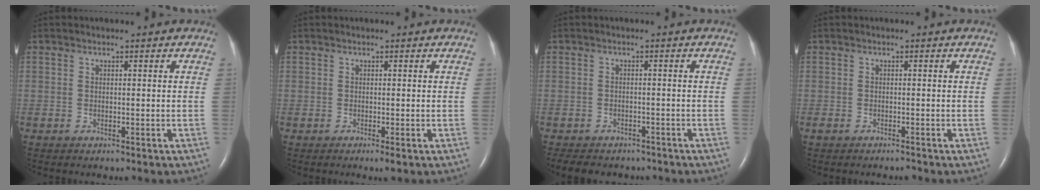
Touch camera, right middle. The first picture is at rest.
{"total": 0.9, "force": [-0.4, 0.1, 0.8], "torque": [-0.013, -0.003, -0.006]}
{"total": 9.5, "force": [-8.0, 4.0, 3.2], "torque": [-0.061, -0.003, -0.099]}
{"total": 0.9, "force": [-0.8, 0.2, 0.4], "torque": [-0.012, -0.002, -0.012]}